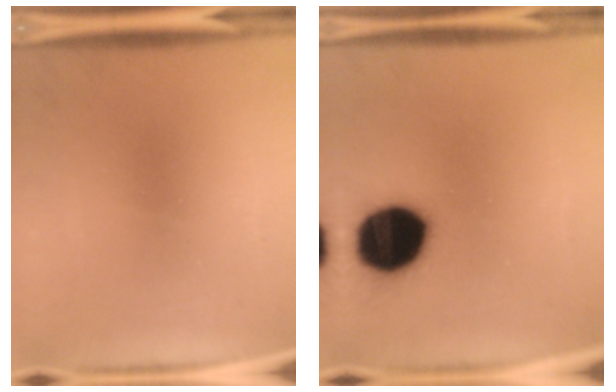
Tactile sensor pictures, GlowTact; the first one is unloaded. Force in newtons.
{"total": 19.6}